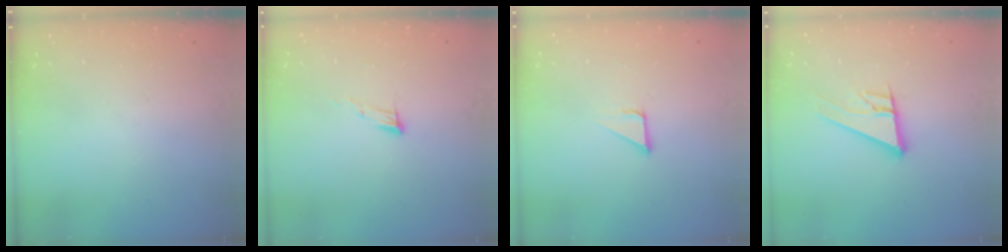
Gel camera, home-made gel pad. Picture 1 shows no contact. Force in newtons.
{"total": 7.7, "press": 7.6, "slide": 1.2}
{"total": 2.1, "press": 2.1, "slide": 0.0}
{"total": 11.4, "press": 11.3, "slide": 2.0}